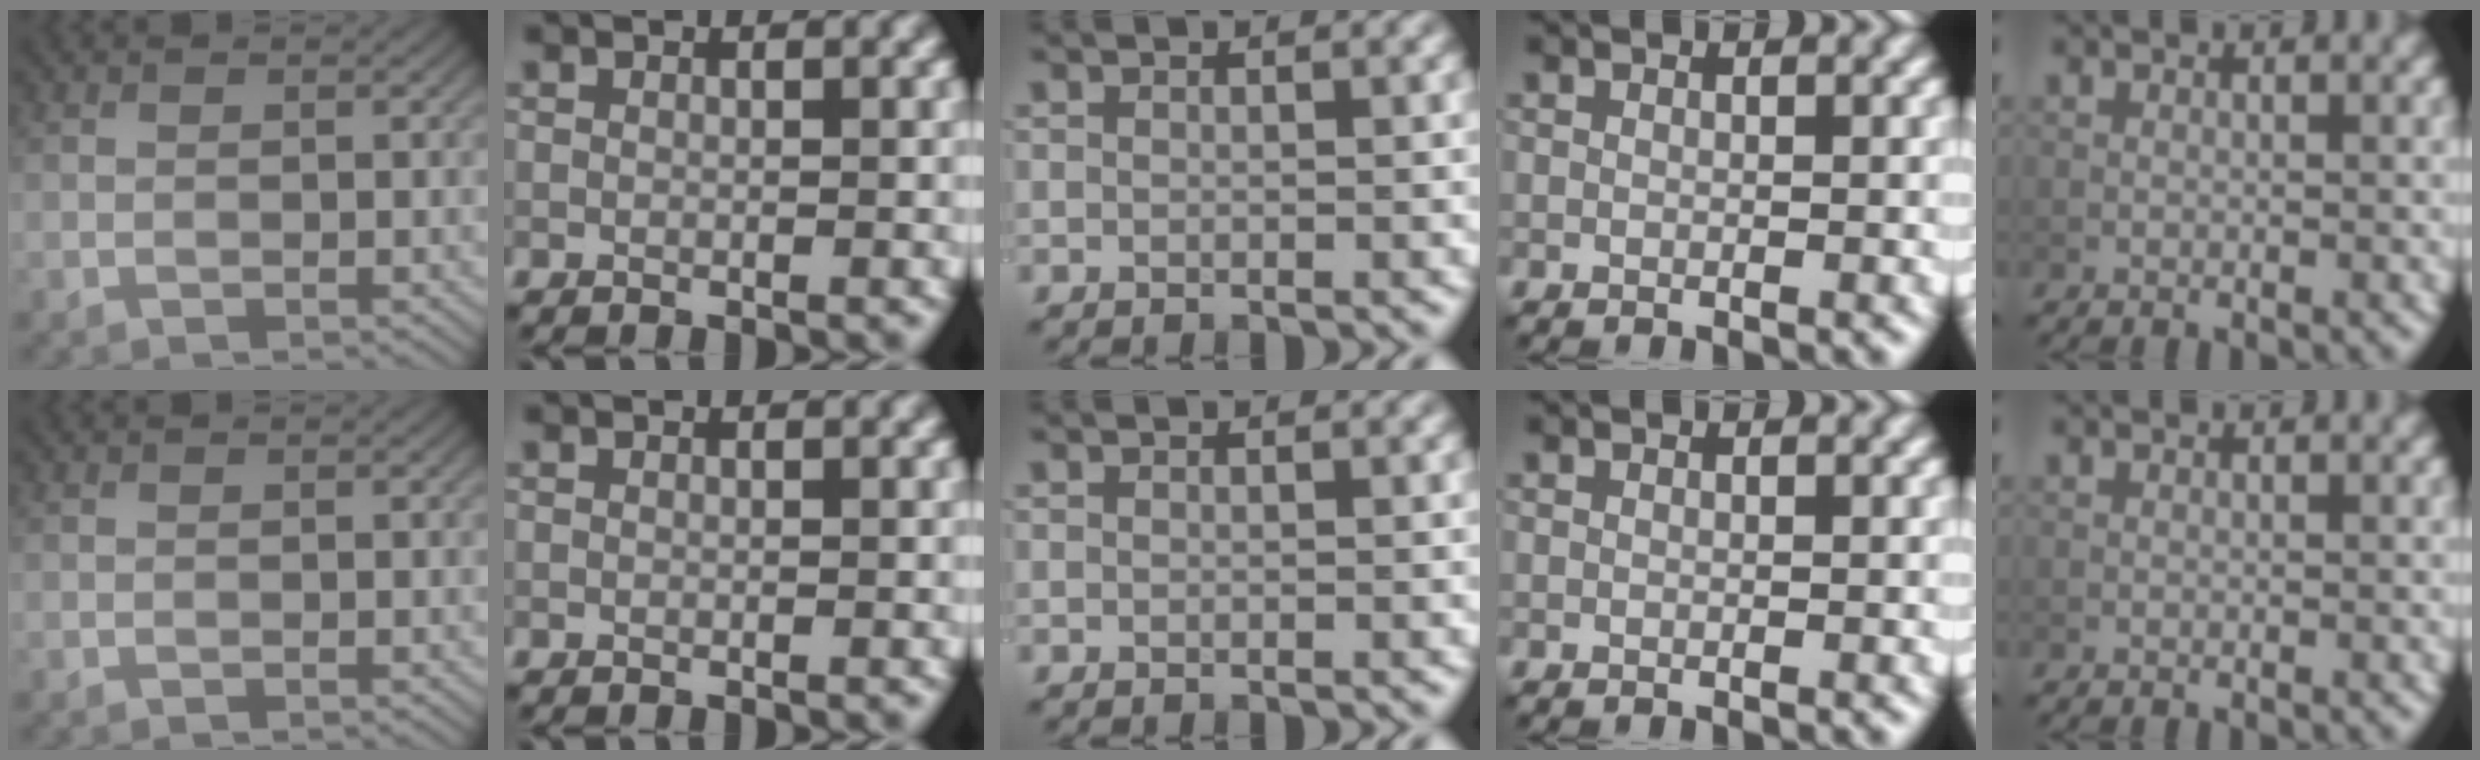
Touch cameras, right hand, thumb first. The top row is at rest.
{}